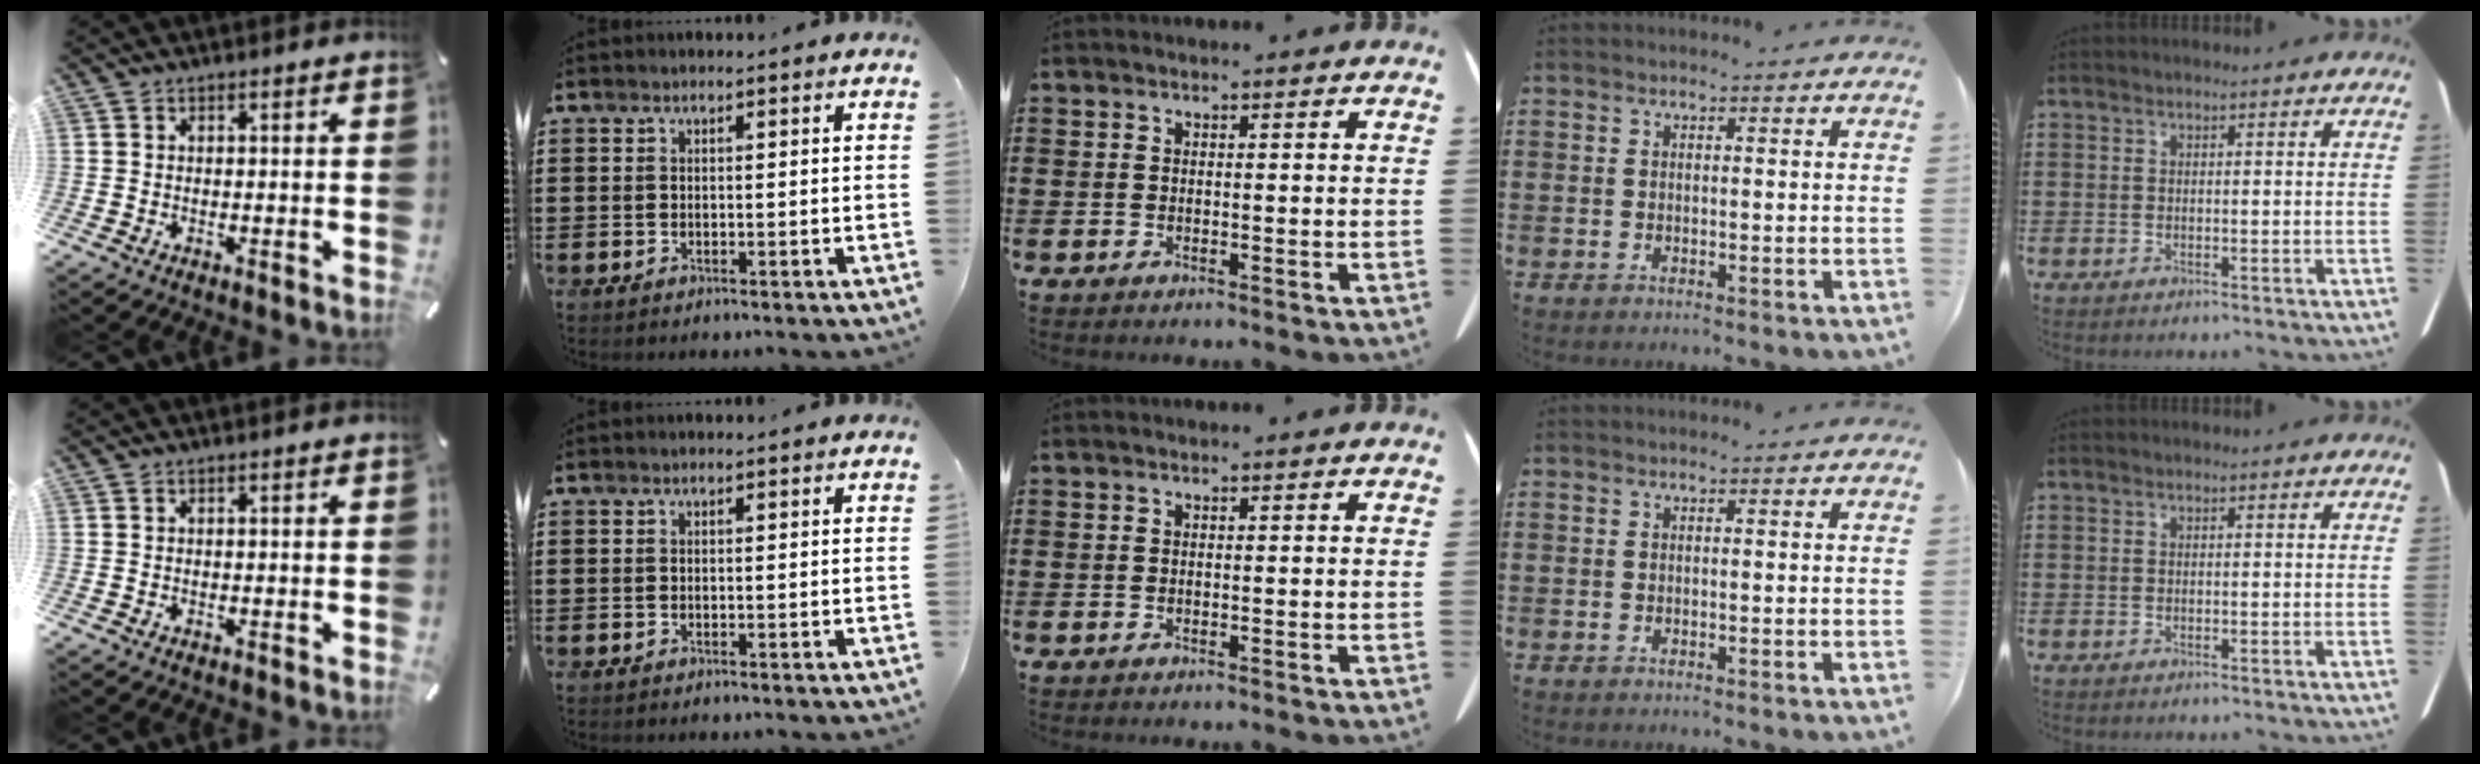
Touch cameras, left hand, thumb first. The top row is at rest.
{}